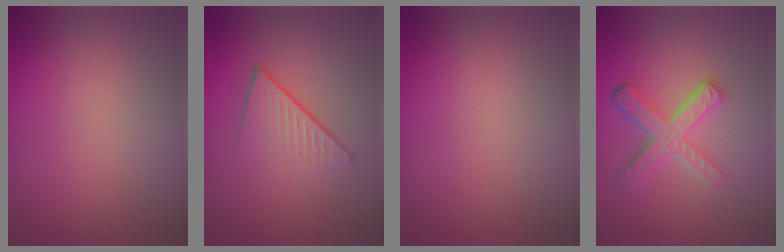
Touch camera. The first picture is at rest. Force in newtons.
{"total": 4.3, "press": 2.8, "slide": 3.2}
{"total": 0.0}
{"total": 5.0, "press": 3.6, "slide": 3.5}